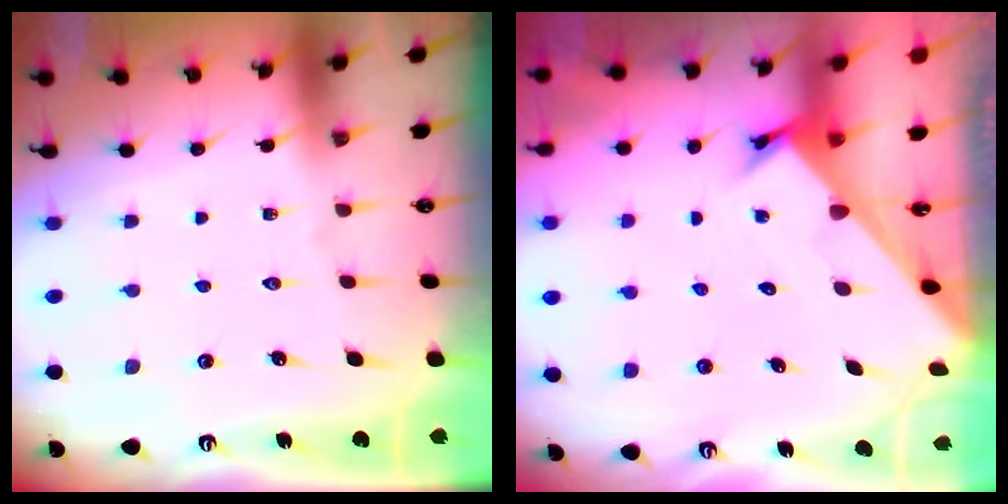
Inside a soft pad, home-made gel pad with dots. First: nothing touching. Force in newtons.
{"total": 2.3, "press": 2.3, "slide": 0.2}